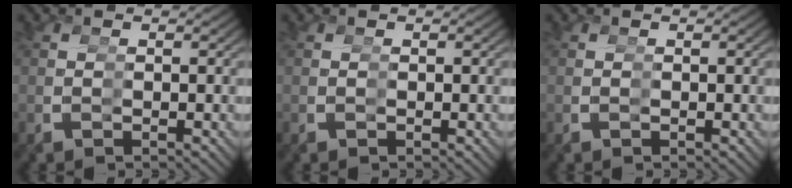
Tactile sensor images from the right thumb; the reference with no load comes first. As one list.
[{"total": 0.0}, {"total": 0.0}]